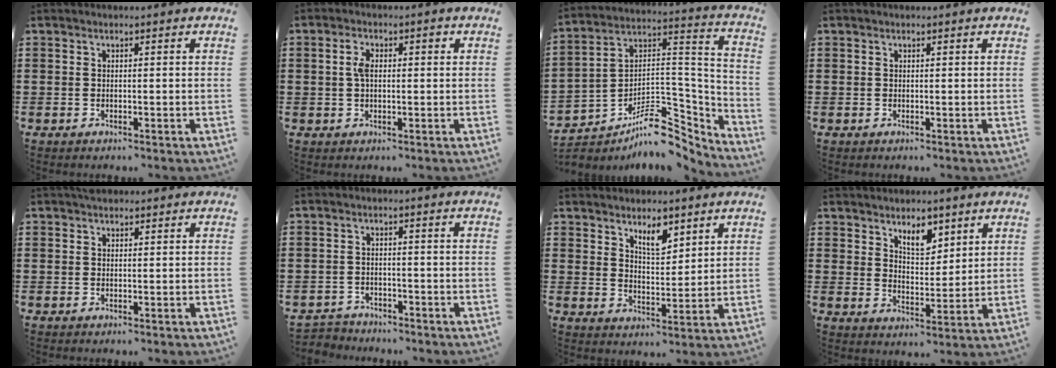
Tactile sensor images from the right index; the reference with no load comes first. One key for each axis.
{"total": 3.2, "fx": 0.4, "fy": 1.7, "fz": 2.7, "tx": -0.055, "ty": 0.009, "tz": 0.004}
{"total": 10.2, "fx": -6.8, "fy": 5.2, "fz": 5.7, "tx": -0.091, "ty": 0.017, "tz": -0.125}
{"total": 0.0}
{"total": 1.0, "fx": 0.8, "fy": 0.6, "fz": 0.1, "tx": -0.006, "ty": 0.002, "tz": 0.017}
{"total": 2.4, "fx": -2.3, "fy": 0.6, "fz": -0.3, "tx": -0.002, "ty": 0.003, "tz": -0.053}
{"total": 5.0, "fx": 3.7, "fy": 1.9, "fz": 2.8, "tx": -0.048, "ty": -0.008, "tz": 0.062}
{"total": 5.6, "fx": 4.0, "fy": 2.8, "fz": 2.8, "tx": -0.050, "ty": -0.005, "tz": 0.071}